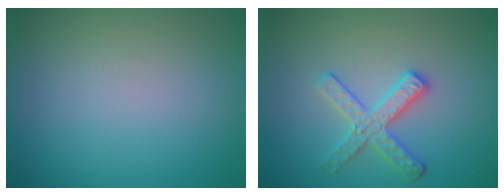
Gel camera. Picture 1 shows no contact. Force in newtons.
{"total": 2.9, "press": 2.8, "slide": 0.6}